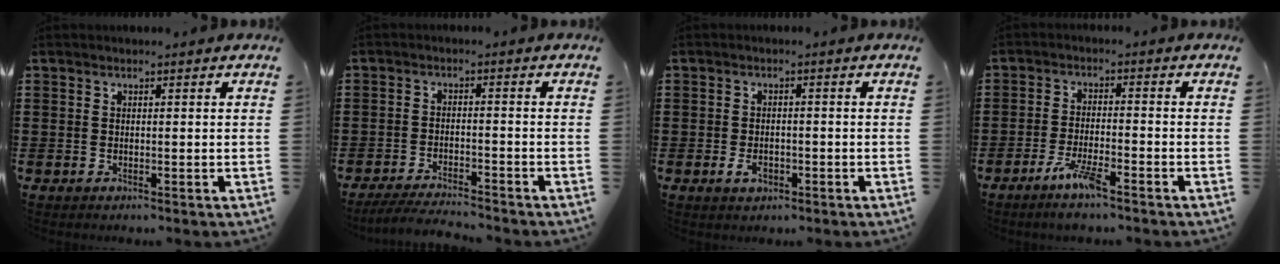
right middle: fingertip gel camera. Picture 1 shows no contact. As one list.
[{"total": 4.0, "force": [-3.9, 0.1, 1.1], "torque": [-0.025, -0.004, -0.079]}, {"total": 2.4, "force": [-0.9, 1.3, 1.7], "torque": [-0.033, 0.001, -0.017]}, {"total": 4.9, "force": [-3.3, 0.7, 3.5], "torque": [-0.075, -0.002, -0.063]}]